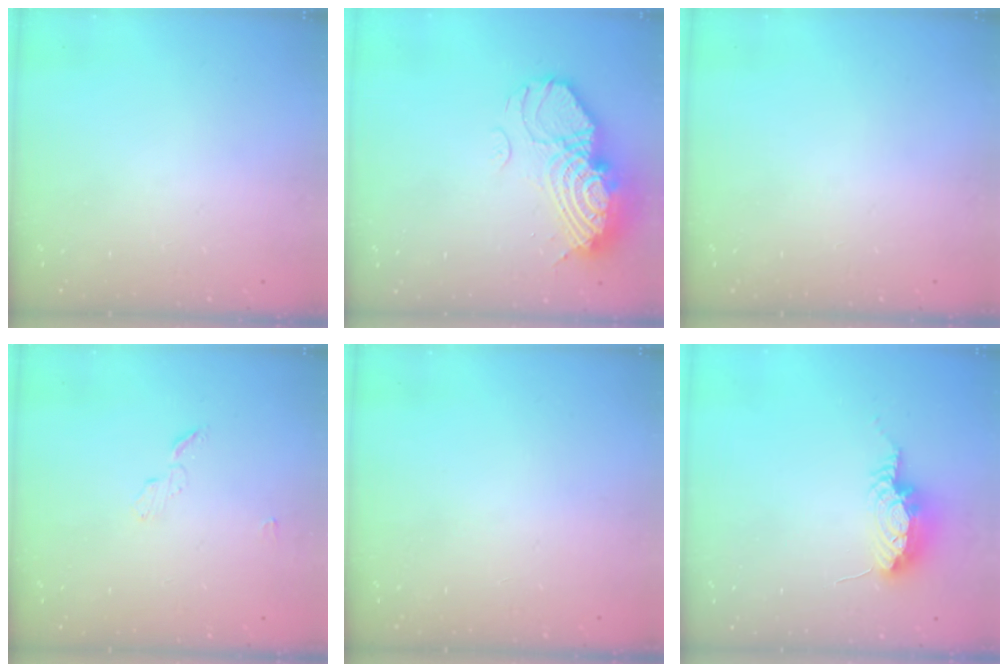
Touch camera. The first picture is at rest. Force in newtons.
{"total": 18.3, "press": 18.2, "slide": 1.2}
{"total": 0.0}
{"total": 3.7, "press": 3.7, "slide": 0.4}
{"total": 1.1, "press": 1.1, "slide": 0.3}
{"total": 8.3, "press": 8.0, "slide": 2.2}